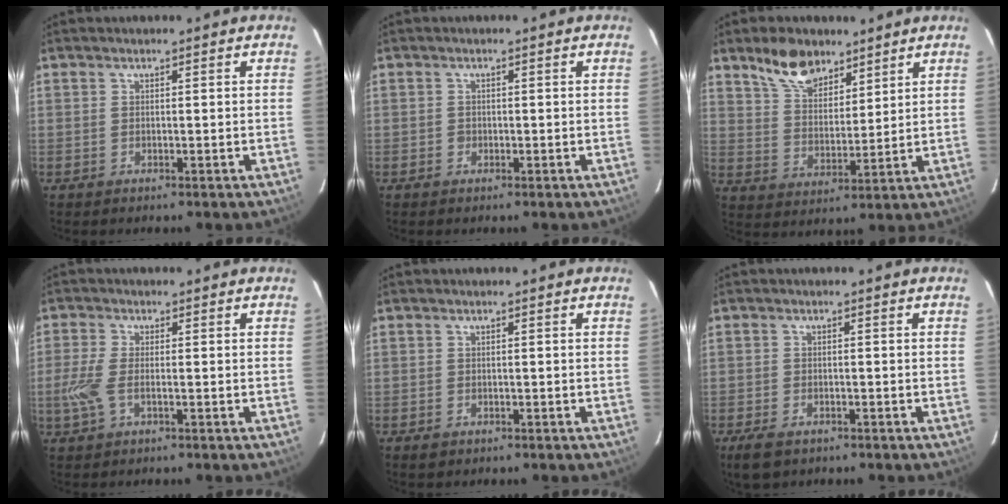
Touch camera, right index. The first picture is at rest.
{"total": 0.9, "force": [-0.3, 0.9, 0.1], "torque": [0.002, 0.001, -0.004]}
{"total": 10.1, "force": [7.3, 5.2, 4.7], "torque": [-0.086, 0.018, 0.138]}
{"total": 5.2, "force": [-1.3, 2.2, 4.6], "torque": [-0.111, -0.002, -0.028]}
{"total": 1.4, "force": [-0.8, 1.0, 0.5], "torque": [-0.009, 0.000, -0.012]}
{"total": 4.5, "force": [-2.9, 2.4, 2.3], "torque": [-0.057, -0.010, -0.051]}